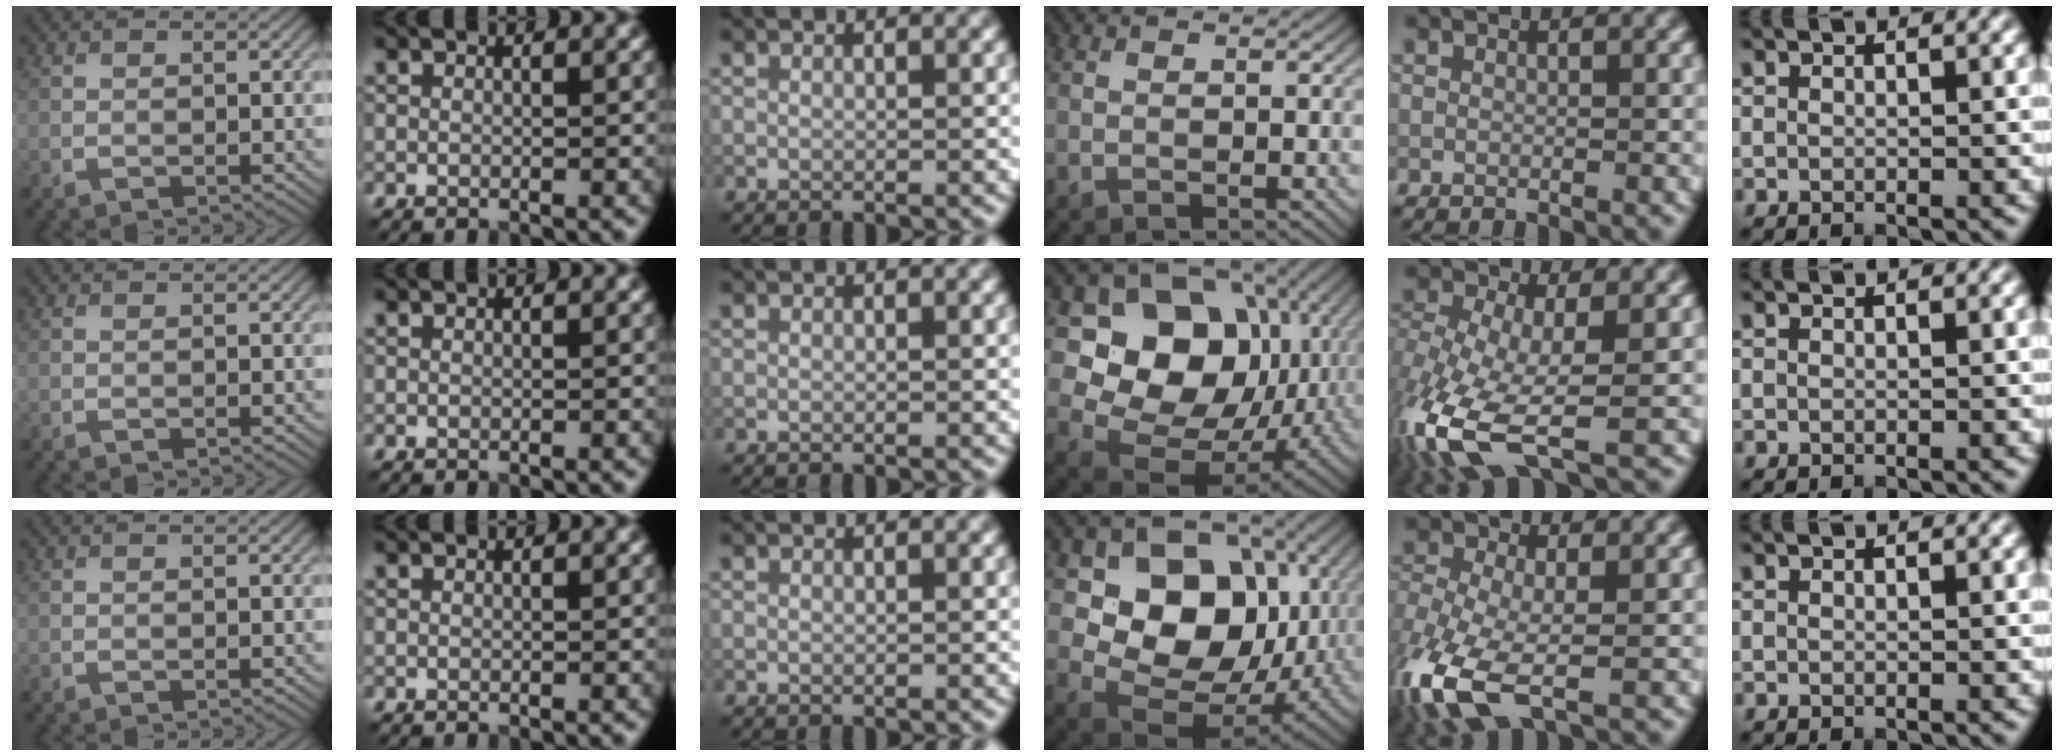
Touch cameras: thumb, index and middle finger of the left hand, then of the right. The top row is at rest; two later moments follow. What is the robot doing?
{"motion": "lift_and_place", "object": "coin"}